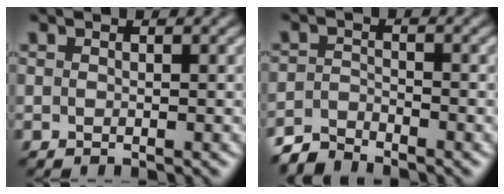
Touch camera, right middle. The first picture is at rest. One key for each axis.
{"total": 2.4, "fx": -2.4, "fy": 0.2, "fz": 0.0, "tx": -0.006, "ty": 0.005, "tz": -0.055}